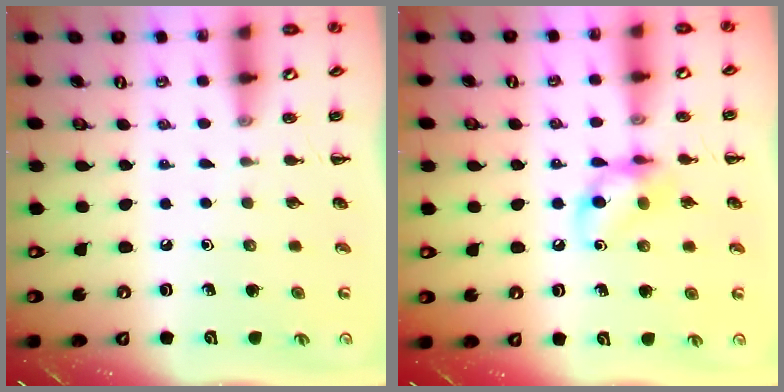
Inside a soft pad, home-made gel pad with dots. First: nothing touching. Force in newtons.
{"total": 10.4, "press": 10.3, "slide": 1.5}